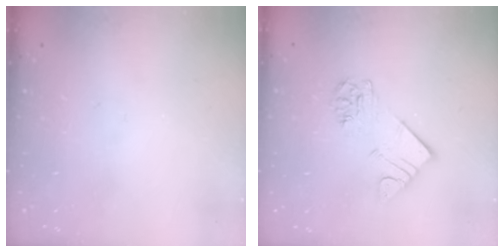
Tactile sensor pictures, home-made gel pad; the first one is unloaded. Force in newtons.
{"total": 8.7, "press": 8.7, "slide": 0.9}